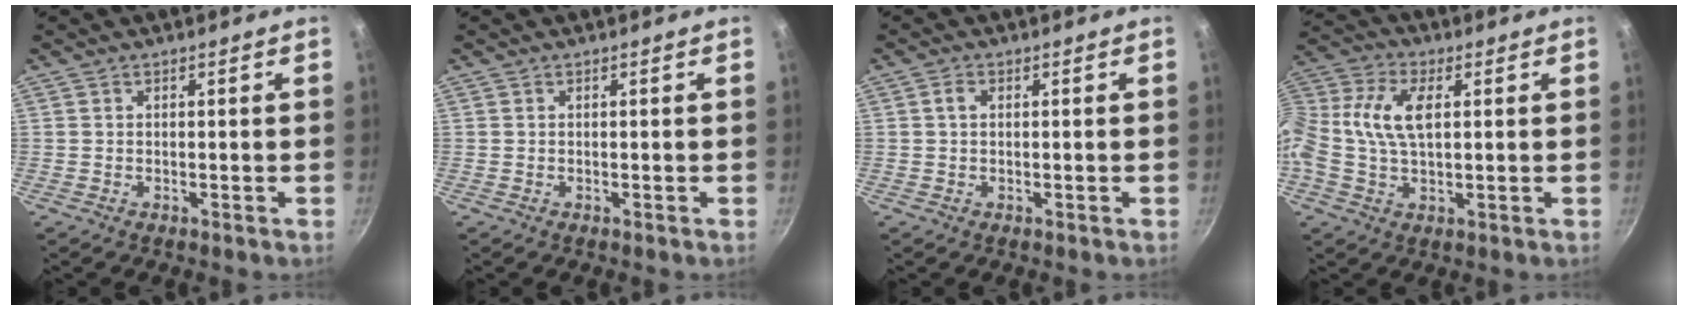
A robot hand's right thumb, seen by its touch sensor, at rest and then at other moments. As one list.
[{"total": 0.0}, {"total": 1.5, "force": [0.2, 1.1, 1.1], "torque": [-0.018, 0.006, 0.001]}, {"total": 11.3, "force": [1.3, 6.5, 9.1], "torque": [-0.188, 0.024, 0.006]}]